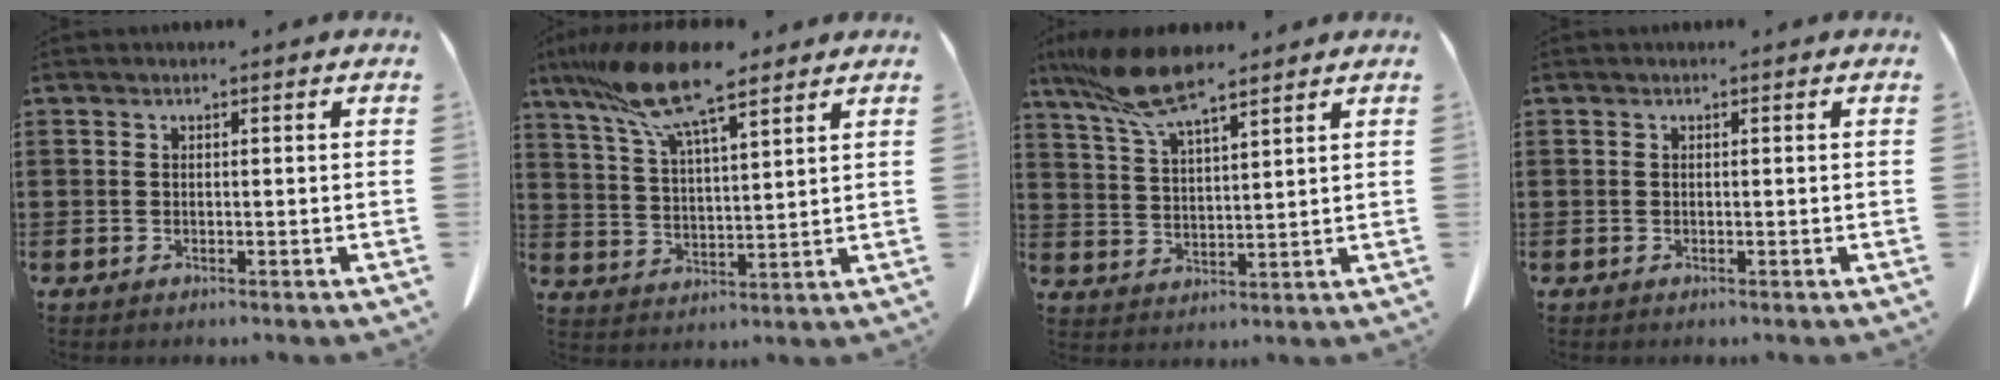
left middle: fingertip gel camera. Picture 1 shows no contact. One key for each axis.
{"total": 12.2, "fx": 9.0, "fy": 1.8, "fz": 8.1, "tx": -0.187, "ty": -0.028, "tz": 0.156}
{"total": 9.4, "fx": 7.1, "fy": 1.6, "fz": 6.0, "tx": -0.144, "ty": -0.019, "tz": 0.130}
{"total": 0.0}